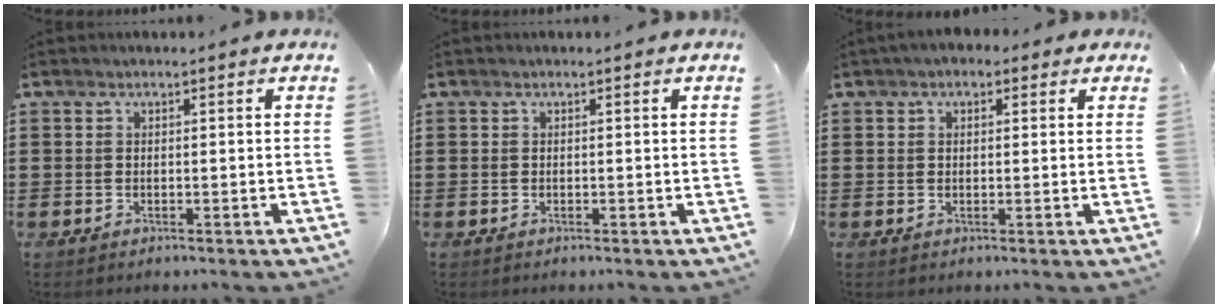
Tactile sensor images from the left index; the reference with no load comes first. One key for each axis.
{"total": 0.0}
{"total": 1.9, "fx": 0.9, "fy": 1.5, "fz": 0.9, "tx": -0.023, "ty": 0.011, "tz": 0.014}